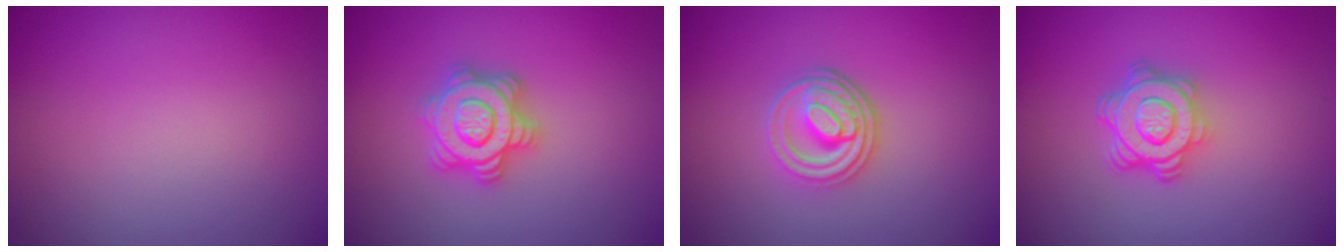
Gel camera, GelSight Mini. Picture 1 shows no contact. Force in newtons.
{"total": 4.6, "press": 4.6, "slide": 0.6}
{"total": 3.6, "press": 3.1, "slide": 1.9}
{"total": 4.6, "press": 3.3, "slide": 3.2}